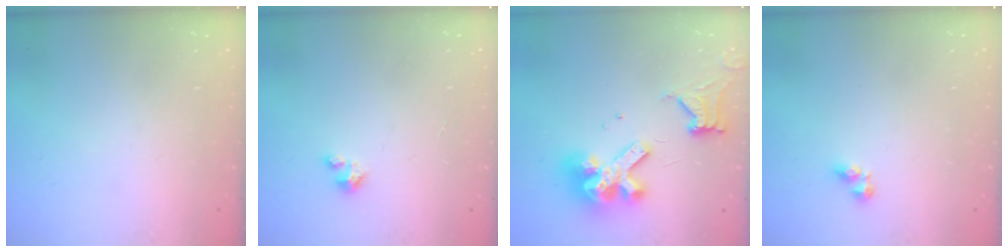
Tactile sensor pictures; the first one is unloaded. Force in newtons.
{"total": 2.4, "press": 2.4, "slide": 0.2}
{"total": 15.0, "press": 14.9, "slide": 1.5}
{"total": 4.7, "press": 4.7, "slide": 0.5}